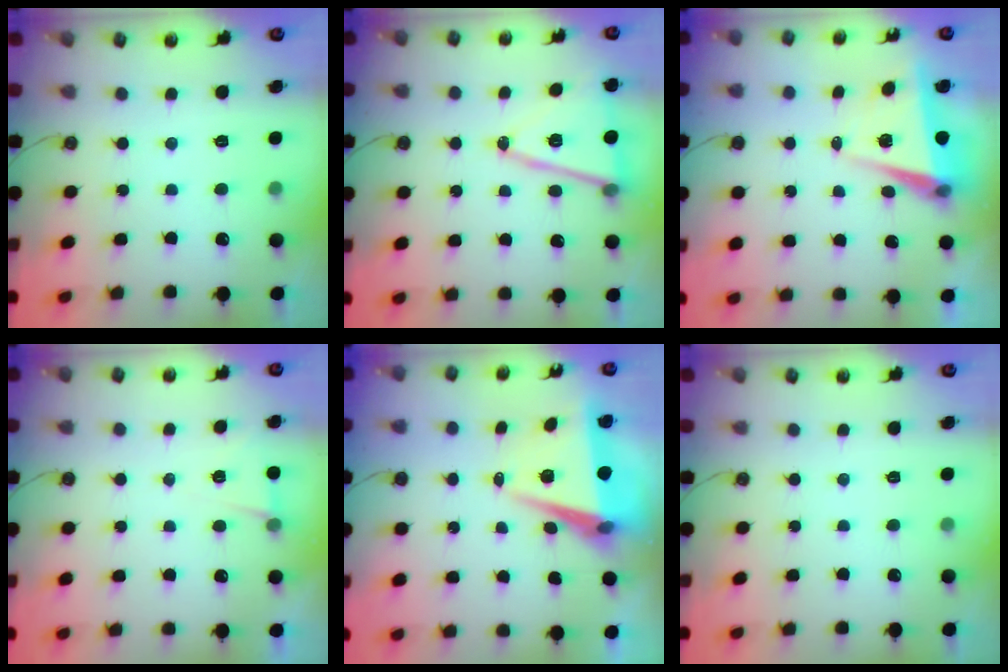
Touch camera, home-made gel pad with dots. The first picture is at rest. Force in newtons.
{"total": 13.4, "press": 13.0, "slide": 3.5}
{"total": 6.3, "press": 4.6, "slide": 4.3}
{"total": 5.3, "press": 2.8, "slide": 4.5}
{"total": 7.6, "press": 6.2, "slide": 4.4}
{"total": 0.0}